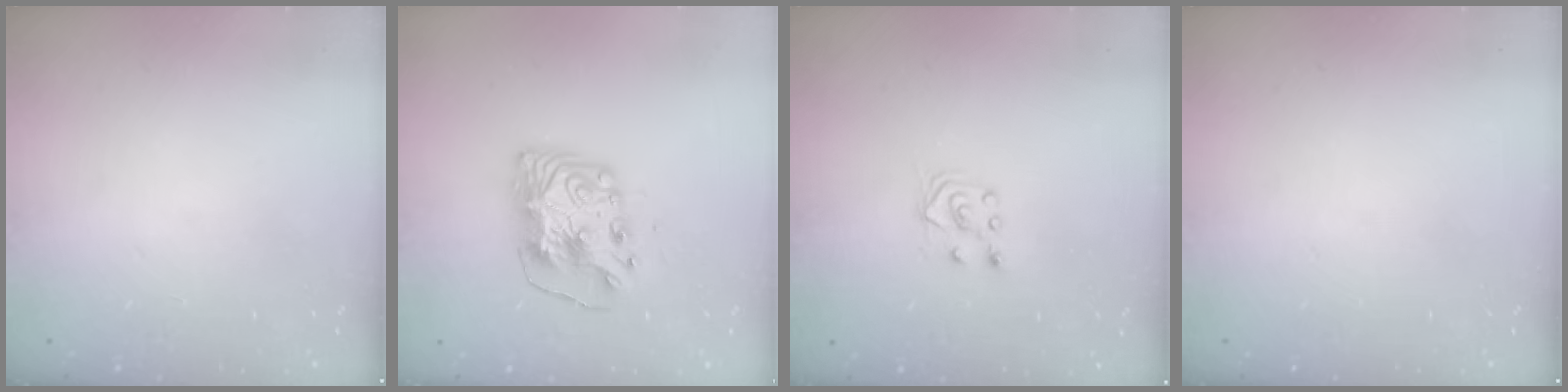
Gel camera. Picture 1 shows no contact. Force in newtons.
{"total": 9.2, "press": 9.1, "slide": 1.1}
{"total": 4.3, "press": 4.3, "slide": 0.6}
{"total": 0.0}